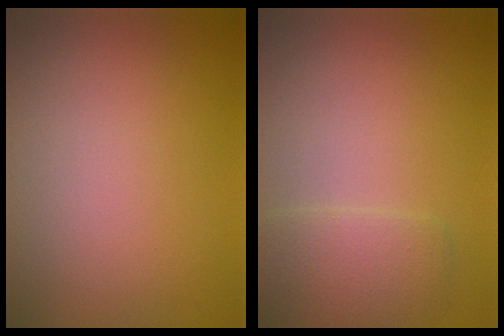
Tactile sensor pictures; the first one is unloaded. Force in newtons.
{"total": 3.0, "press": 3.0, "slide": 0.1}